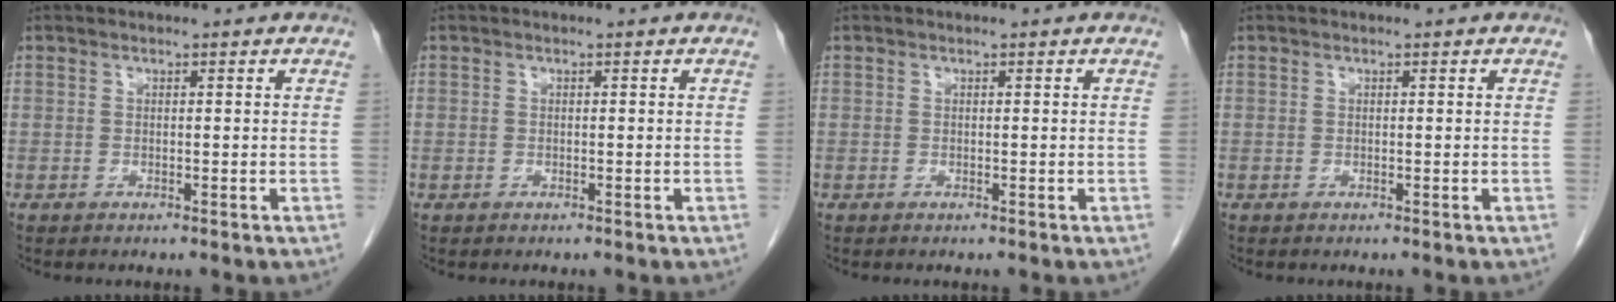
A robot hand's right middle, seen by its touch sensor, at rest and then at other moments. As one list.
[{"total": 0.0}, {"total": 0.0}, {"total": 0.0}]